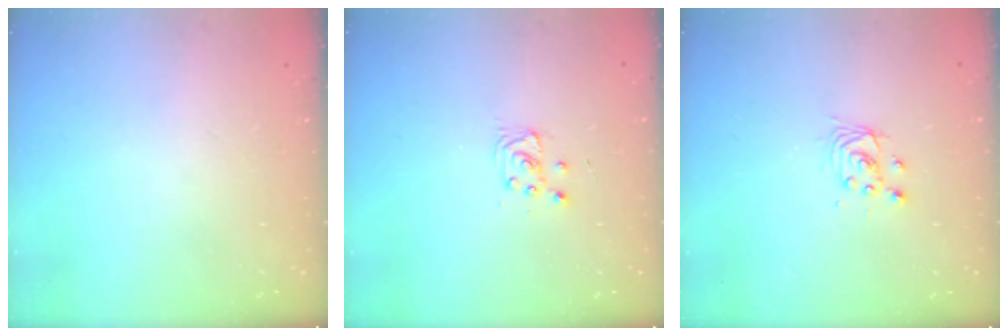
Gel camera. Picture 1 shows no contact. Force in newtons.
{"total": 3.6, "press": 3.6, "slide": 0.4}
{"total": 3.3, "press": 3.3, "slide": 0.3}